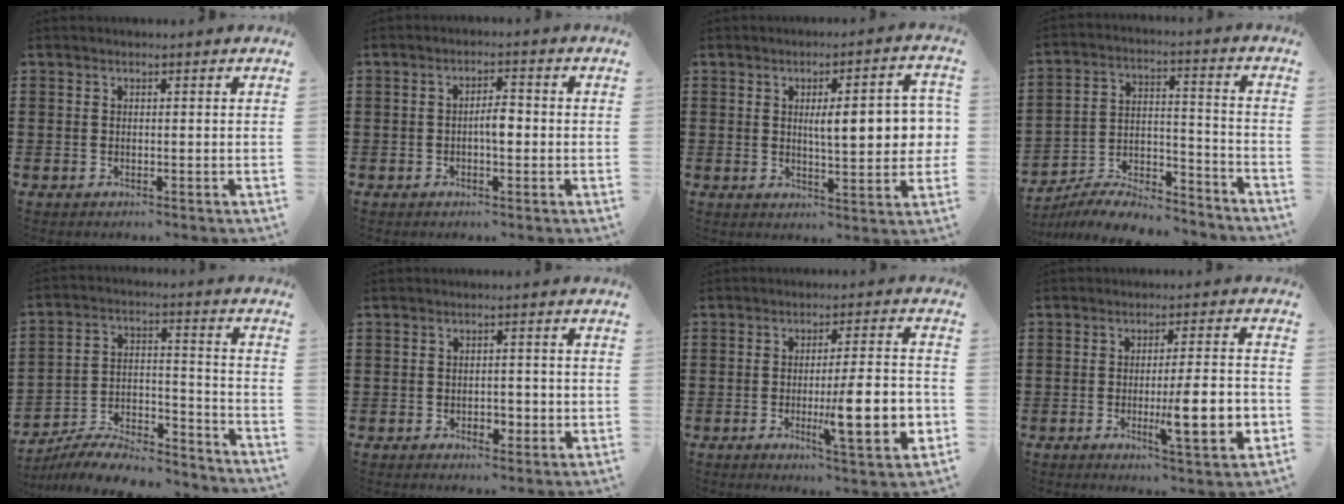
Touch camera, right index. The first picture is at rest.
{"total": 3.0, "force": [-0.5, 1.0, 2.8], "torque": [-0.050, 0.006, -0.011]}
{"total": 8.4, "force": [1.0, 2.2, 8.0], "torque": [-0.116, -0.006, 0.007]}
{"total": 8.4, "force": [-7.9, 1.6, 2.6], "torque": [-0.040, 0.018, -0.152]}
{"total": 8.8, "force": [-8.2, 1.6, 2.9], "torque": [-0.051, 0.017, -0.159]}
{"total": 2.6, "force": [-0.9, 1.5, 1.9], "torque": [-0.037, 0.001, -0.018]}
{"total": 12.4, "force": [-2.7, 2.5, 11.9], "torque": [-0.179, -0.010, -0.043]}
{"total": 10.7, "force": [-2.4, 2.1, 10.2], "torque": [-0.153, -0.013, -0.037]}